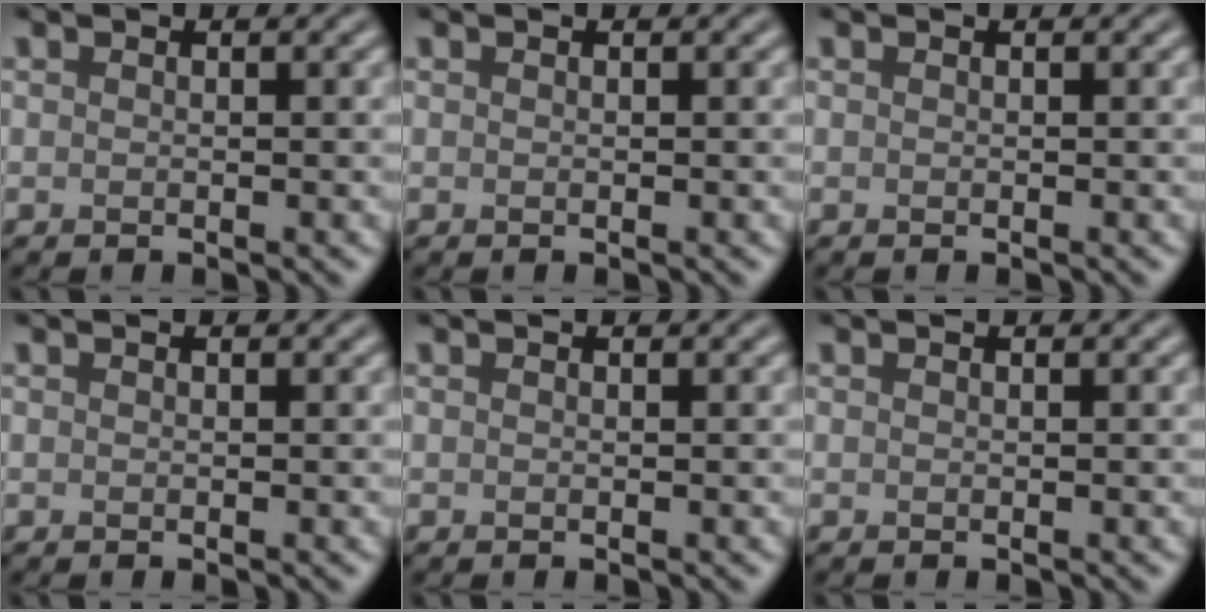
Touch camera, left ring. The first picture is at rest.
{"total": 0.0}
{"total": 0.0}
{"total": 0.0}
{"total": 0.0}
{"total": 0.0}